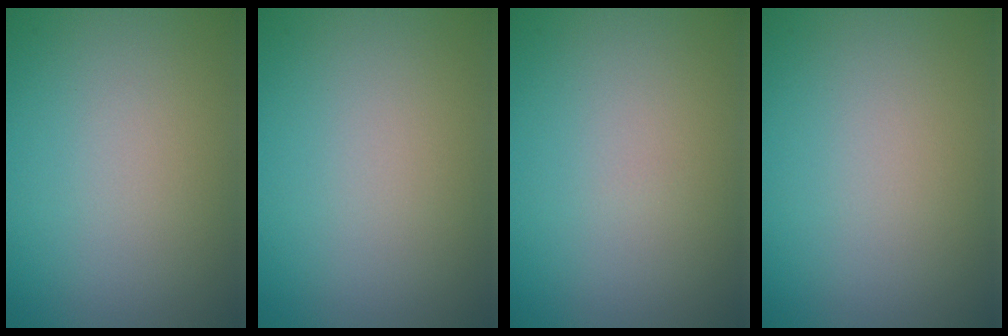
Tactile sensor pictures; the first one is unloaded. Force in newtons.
{"total": 0.0}
{"total": 0.0}
{"total": 0.0}